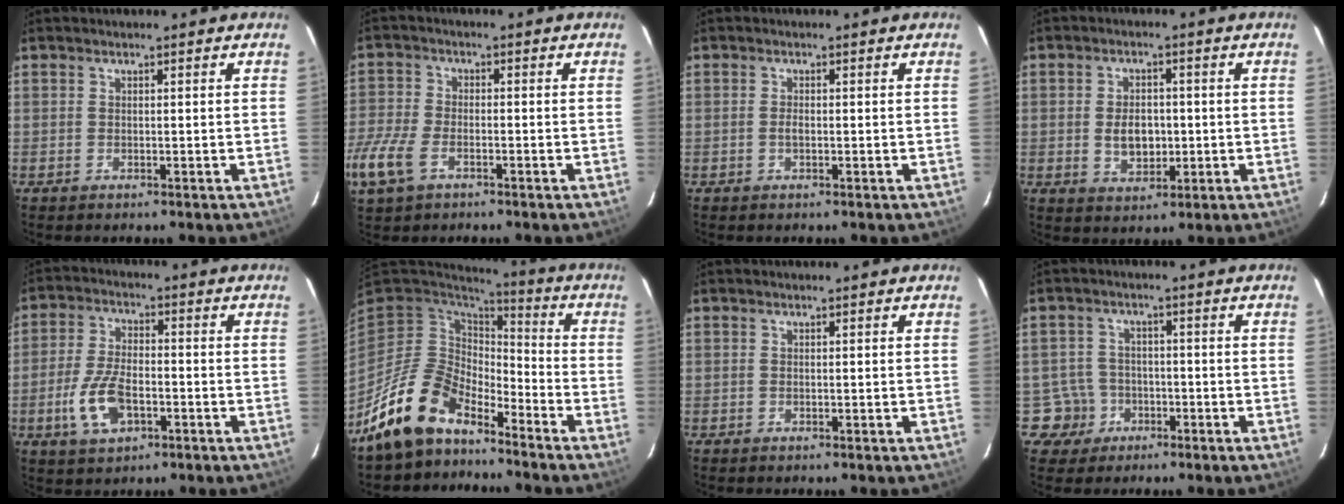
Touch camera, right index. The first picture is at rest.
{"total": 11.0, "force": [-5.6, 6.1, 7.3], "torque": [-0.186, -0.016, -0.118]}
{"total": 1.0, "force": [-0.3, 0.5, 0.9], "torque": [-0.019, -0.001, -0.005]}
{"total": 6.1, "force": [-0.6, 4.1, 4.5], "torque": [-0.085, -0.001, -0.002]}
{"total": 9.7, "force": [-3.5, 5.0, 7.5], "torque": [-0.167, -0.002, -0.062]}
{"total": 14.2, "force": [-11.1, 6.7, 5.8], "torque": [-0.127, 0.007, -0.200]}
{"total": 0.0}
{"total": 5.2, "force": [-2.4, 4.6, -0.1], "torque": [-0.009, 0.022, -0.040]}